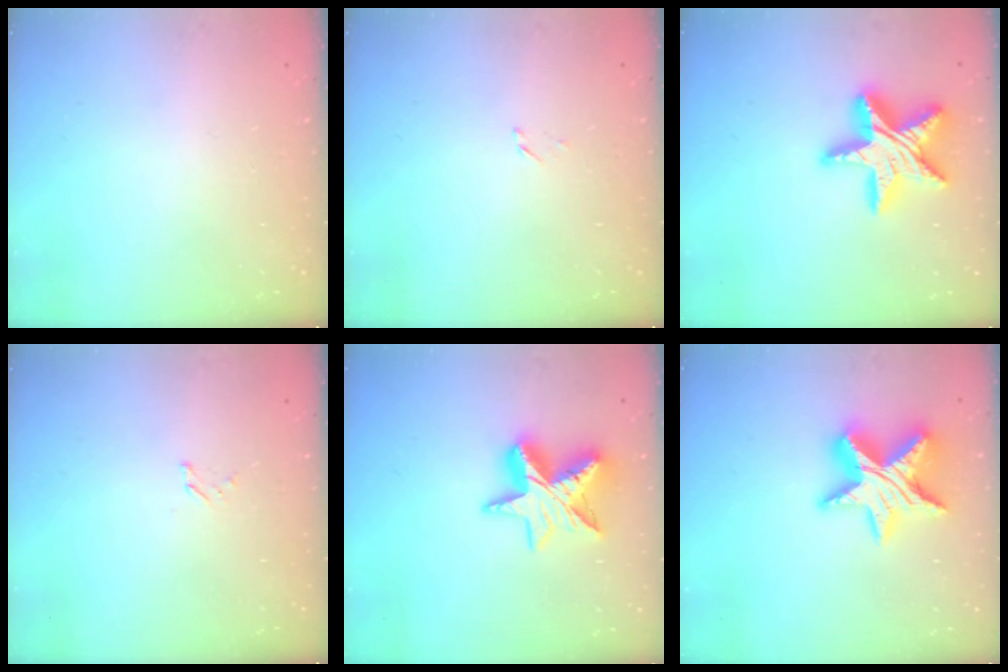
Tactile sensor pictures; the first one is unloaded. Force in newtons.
{"total": 1.4, "press": 1.4, "slide": 0.2}
{"total": 20.2, "press": 20.1, "slide": 2.0}
{"total": 1.3, "press": 1.2, "slide": 0.1}
{"total": 12.5, "press": 12.4, "slide": 1.1}
{"total": 16.3, "press": 16.3, "slide": 1.2}